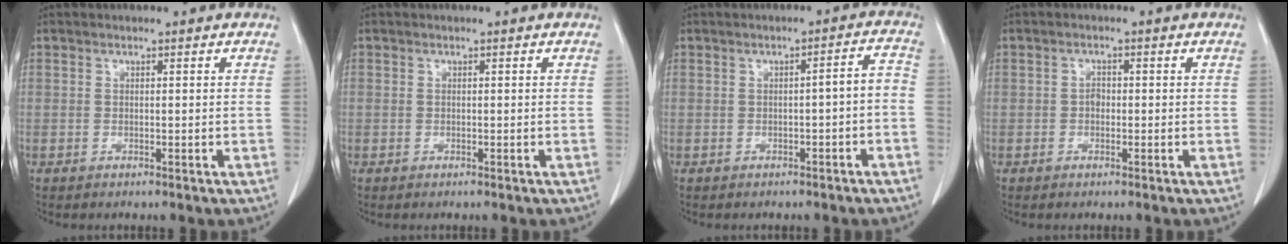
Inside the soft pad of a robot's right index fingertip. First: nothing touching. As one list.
[{"total": 0.0}, {"total": 3.3, "force": [-1.4, 0.6, 3.0], "torque": [-0.034, 0.016, -0.019]}, {"total": 1.3, "force": [-0.2, 0.9, 0.8], "torque": [-0.012, 0.004, -0.006]}]